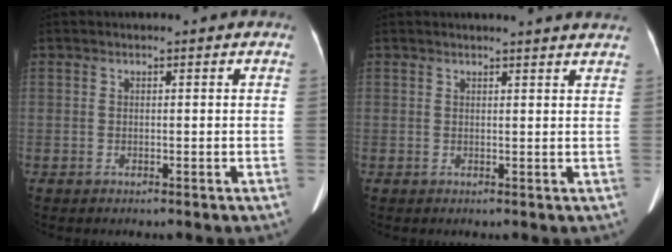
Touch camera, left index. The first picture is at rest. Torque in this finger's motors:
{"motor_torque": [-0.04, -0.93, -0.02, 0.03]}